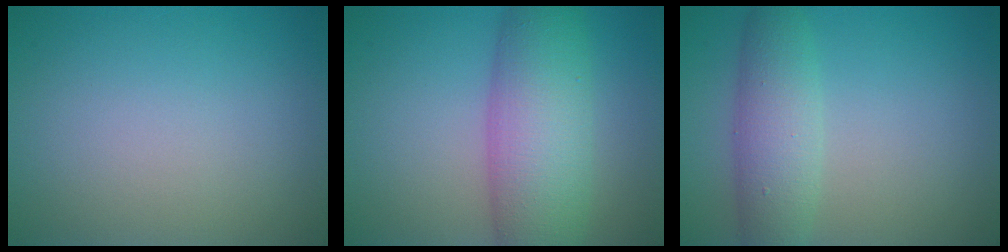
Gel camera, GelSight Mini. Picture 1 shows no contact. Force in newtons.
{"total": 8.2, "press": 8.2, "slide": 0.1}
{"total": 4.5, "press": 4.5, "slide": 0.1}